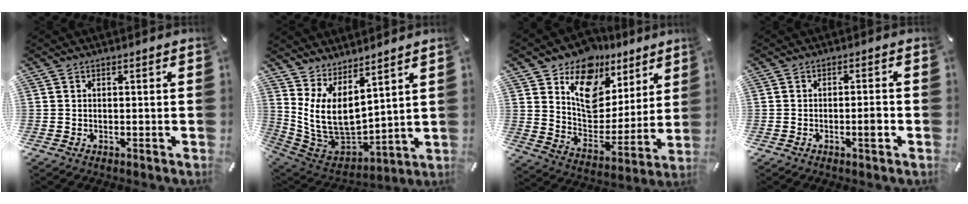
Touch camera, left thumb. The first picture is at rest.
{"total": 11.7, "force": [4.1, 7.4, 8.1], "torque": [-0.176, -0.060, 0.090]}
{"total": 14.1, "force": [8.7, 10.0, 4.8], "torque": [-0.073, -0.070, 0.159]}
{"total": 3.5, "force": [-1.0, 0.8, 3.2], "torque": [-0.053, 0.007, -0.018]}